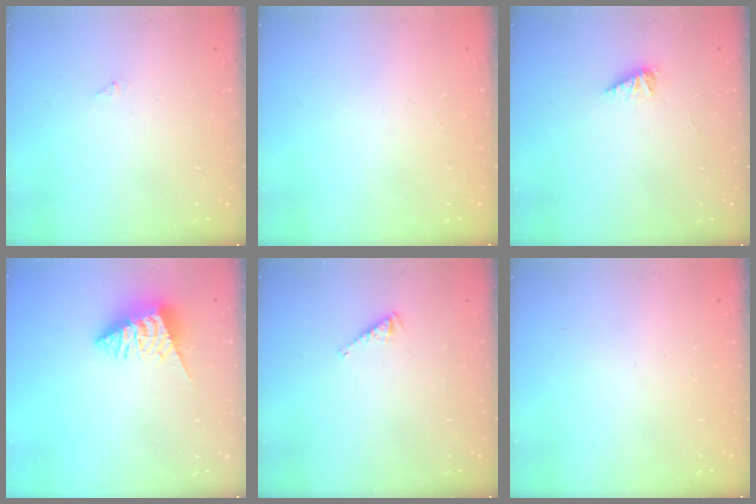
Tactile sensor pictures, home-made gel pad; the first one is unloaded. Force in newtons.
{"total": 0.0}
{"total": 2.4, "press": 2.4, "slide": 0.3}
{"total": 4.8, "press": 4.8, "slide": 0.3}
{"total": 3.5, "press": 3.4, "slide": 0.5}
{"total": 0.0}